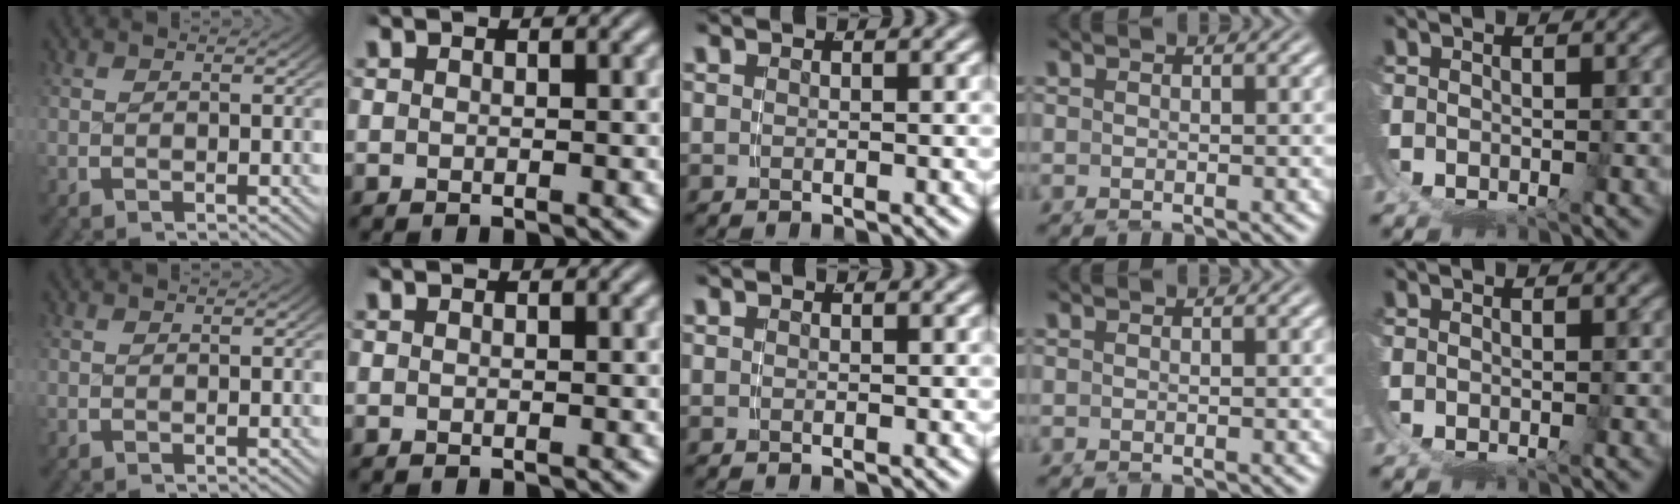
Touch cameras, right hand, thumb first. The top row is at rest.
{}